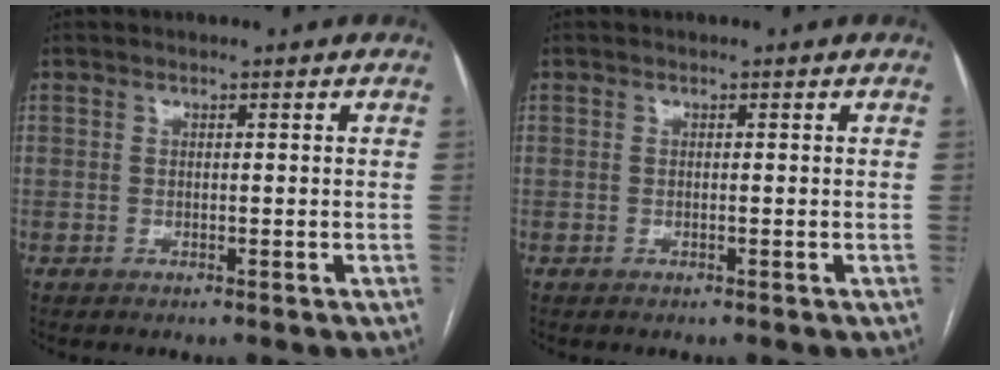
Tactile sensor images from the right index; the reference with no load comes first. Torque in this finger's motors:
{"motor_torque": [0.13, 0.11, 0.05, 0.00]}